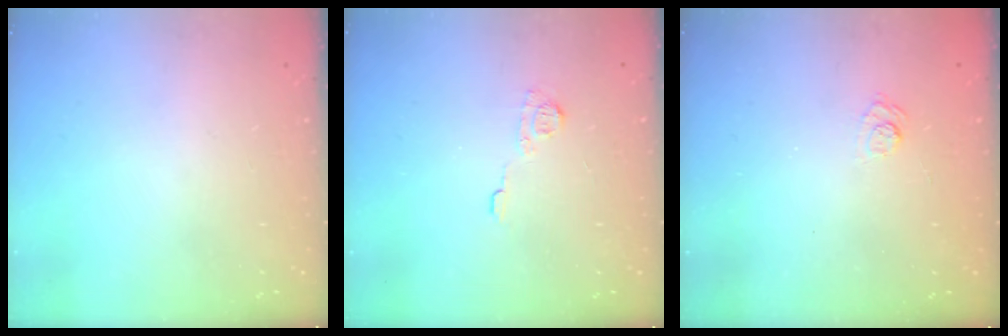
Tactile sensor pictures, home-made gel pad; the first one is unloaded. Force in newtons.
{"total": 5.9, "press": 5.9, "slide": 0.7}
{"total": 2.8, "press": 2.3, "slide": 1.6}